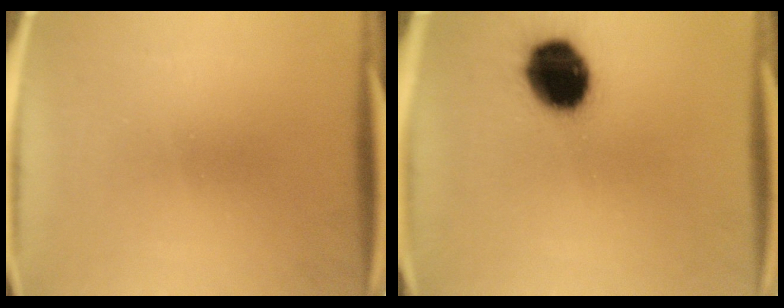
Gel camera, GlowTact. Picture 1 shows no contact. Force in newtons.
{"total": 16.6}